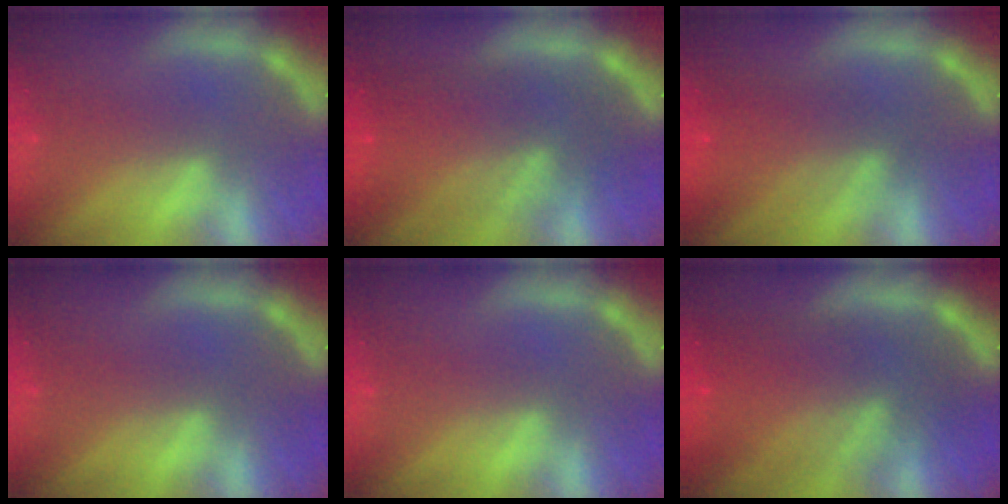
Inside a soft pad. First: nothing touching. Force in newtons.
{"total": 8.6}
{"total": 5.0}
{"total": 0.0}
{"total": 0.0}
{"total": 9.0}